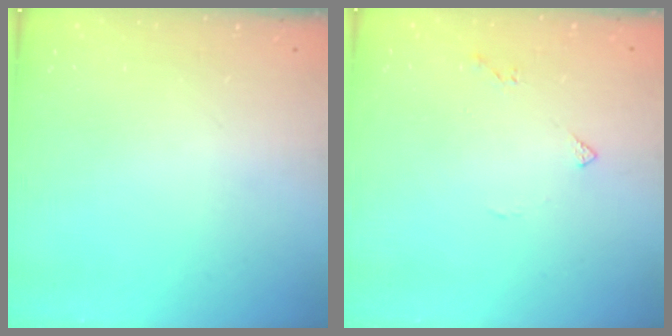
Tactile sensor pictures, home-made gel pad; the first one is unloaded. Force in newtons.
{"total": 4.0, "press": 4.0, "slide": 0.8}